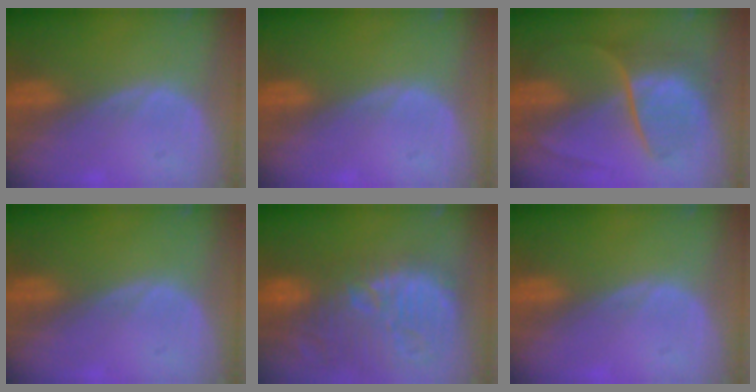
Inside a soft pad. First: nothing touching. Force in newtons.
{"total": 0.0}
{"total": 8.0, "press": 7.4, "slide": 2.9}
{"total": 0.0}
{"total": 15.2, "press": 13.3, "slide": 7.4}
{"total": 0.0}